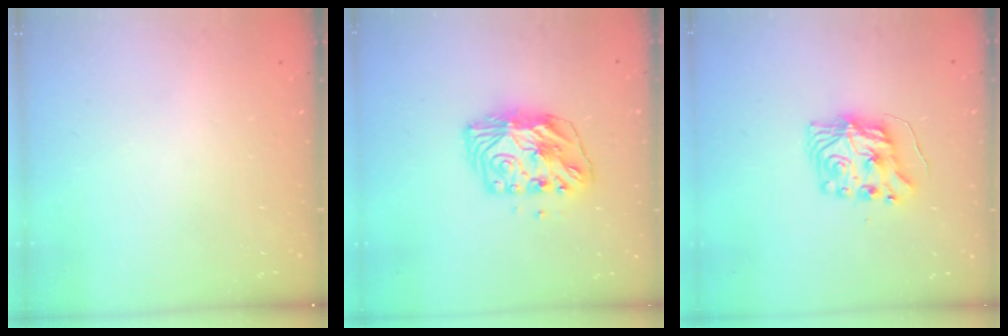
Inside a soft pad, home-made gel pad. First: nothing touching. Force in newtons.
{"total": 9.6, "press": 9.5, "slide": 1.0}
{"total": 8.9, "press": 8.9, "slide": 0.9}